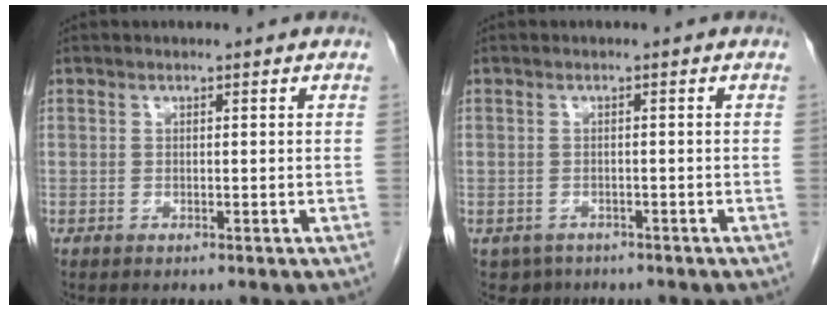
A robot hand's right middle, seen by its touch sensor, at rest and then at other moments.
{"total": 2.6, "force": [-1.8, 1.9, 0.0], "torque": [-0.005, 0.003, -0.027]}